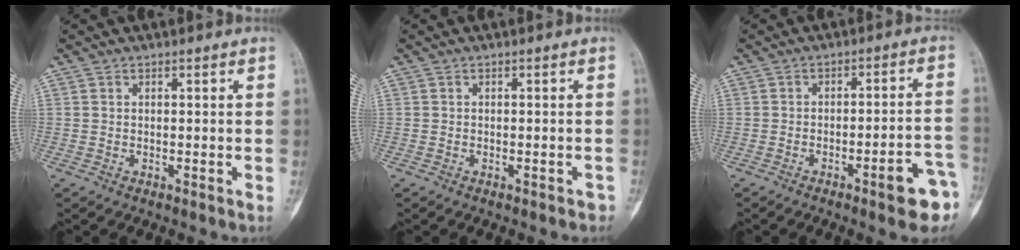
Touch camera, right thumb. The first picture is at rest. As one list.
[{"total": 1.7, "force": [-1.4, 0.7, 0.7], "torque": [-0.010, 0.007, -0.014]}, {"total": 9.3, "force": [-4.7, 1.8, 7.8], "torque": [-0.088, 0.033, -0.056]}]